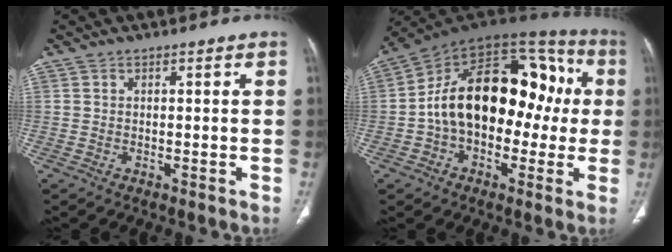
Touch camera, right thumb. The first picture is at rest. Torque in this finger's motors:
{"motor_torque": [2.33, 2.68, 2.33, -0.43, 0.26]}